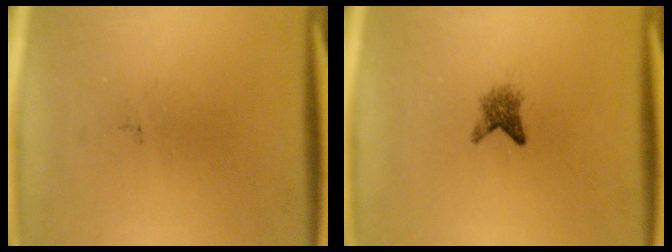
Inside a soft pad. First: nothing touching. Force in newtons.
{"total": 2.1}